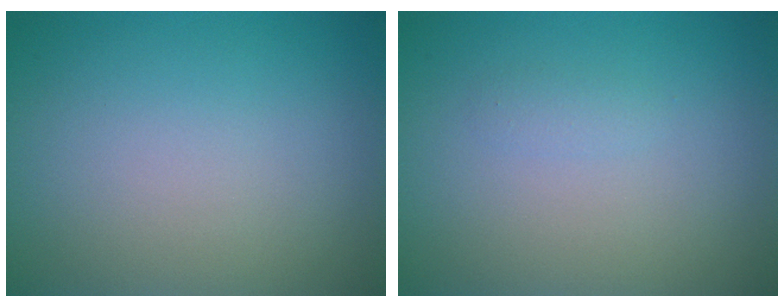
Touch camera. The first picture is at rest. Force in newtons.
{"total": 0.7, "press": 0.7, "slide": 0.0}